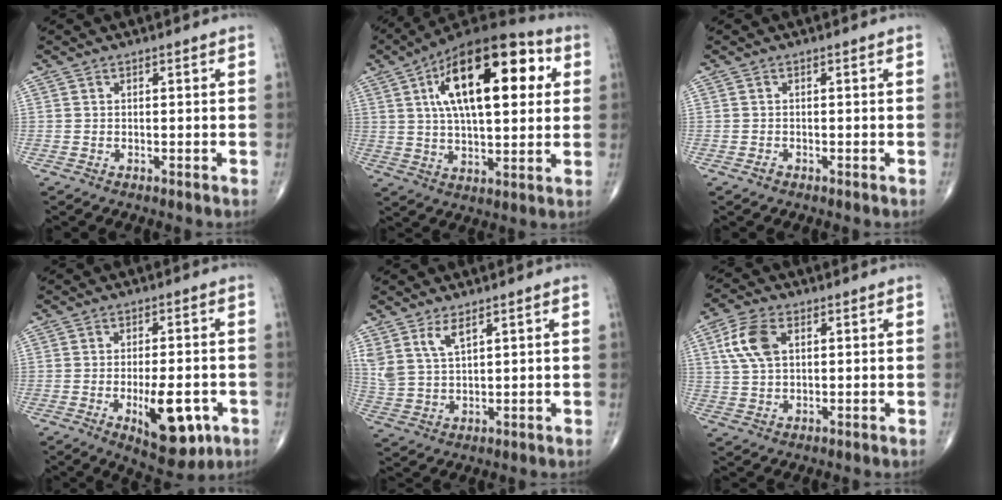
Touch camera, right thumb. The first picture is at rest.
{"total": 24.2, "force": [6.9, 10.8, 20.6], "torque": [-0.313, 0.012, 0.103]}
{"total": 0.7, "force": [-0.5, 0.5, 0.2], "torque": [-0.004, 0.002, -0.011]}
{"total": 11.8, "force": [-3.8, 4.9, 10.0], "torque": [-0.125, 0.001, -0.044]}
{"total": 6.0, "force": [3.7, 2.4, 4.1], "torque": [-0.083, -0.017, 0.082]}
{"total": 7.9, "force": [2.4, 4.6, 6.0], "torque": [-0.125, 0.005, 0.046]}